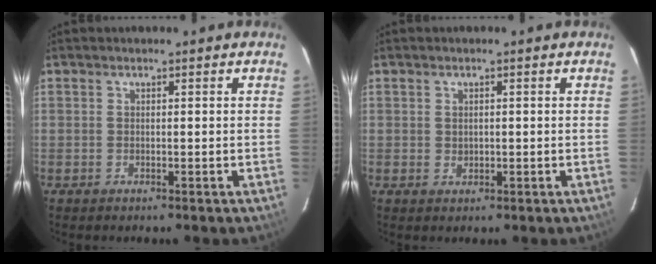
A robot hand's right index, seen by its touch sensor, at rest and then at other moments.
{"total": 1.1, "force": [0.3, 1.0, 0.4], "torque": [-0.006, 0.003, 0.007]}